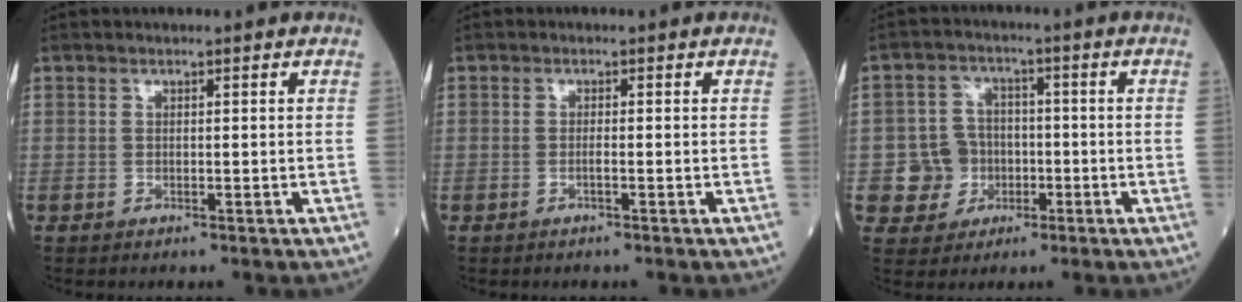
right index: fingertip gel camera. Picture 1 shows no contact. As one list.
[{"total": 0.7, "force": [-0.3, 0.0, 0.7], "torque": [-0.014, 0.002, -0.004]}, {"total": 6.4, "force": [-1.4, 6.1, 0.9], "torque": [-0.014, 0.014, -0.016]}]